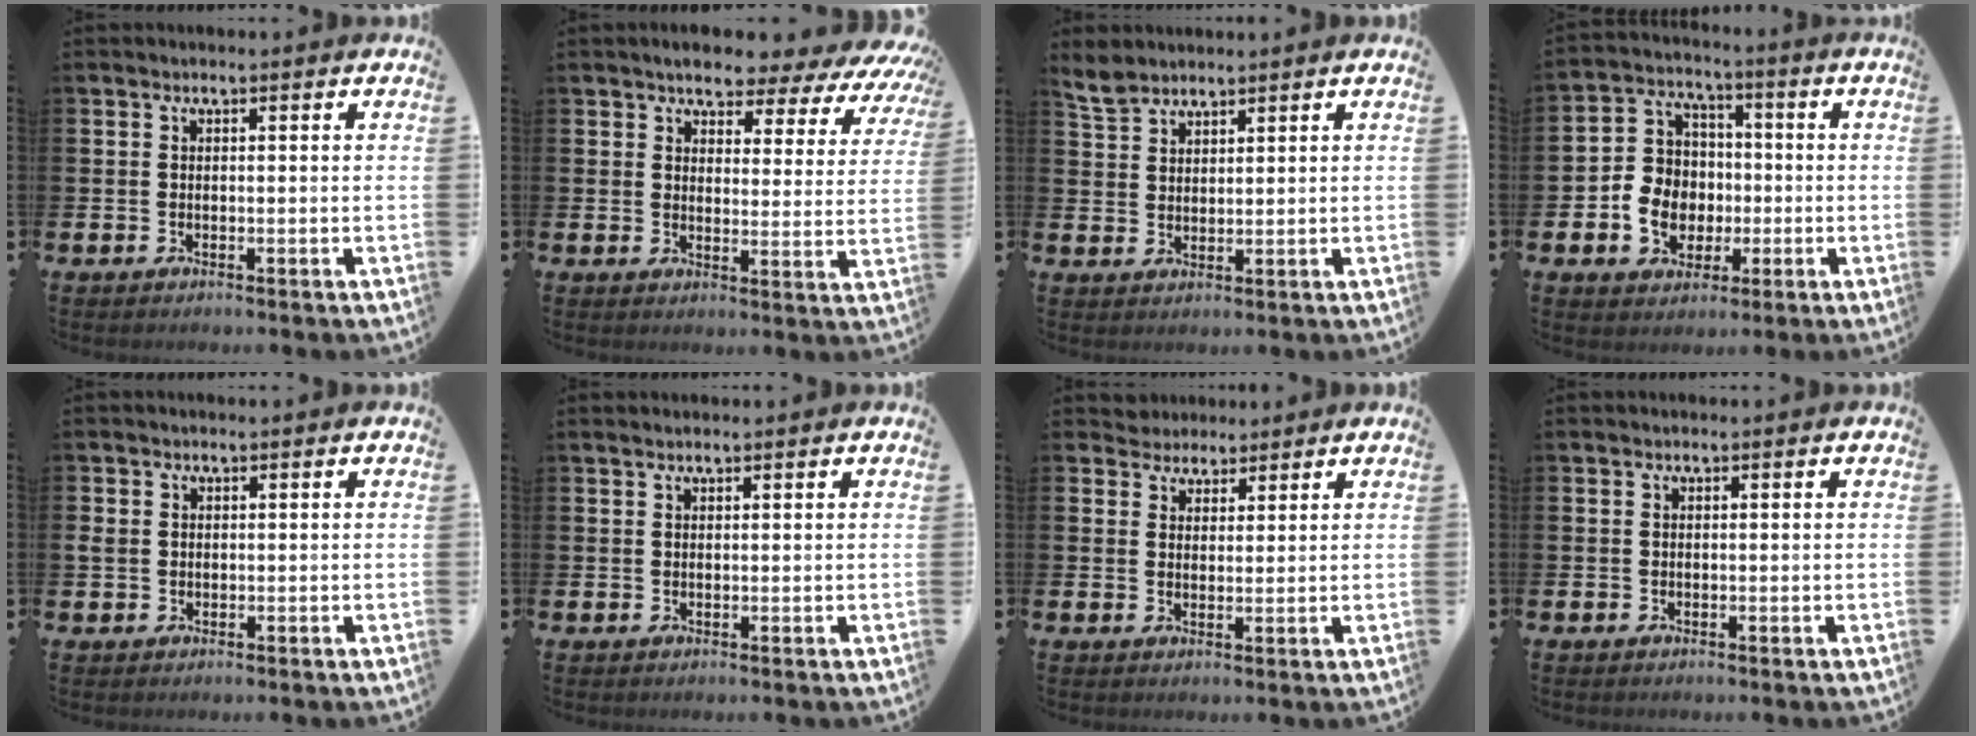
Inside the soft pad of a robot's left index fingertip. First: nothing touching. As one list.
[{"total": 4.9, "force": [4.6, 1.4, 1.0], "torque": [-0.032, -0.041, 0.073]}, {"total": 3.8, "force": [3.6, 1.2, 0.5], "torque": [-0.008, -0.017, 0.065]}, {"total": 7.5, "force": [-1.4, 6.8, 2.9], "torque": [-0.071, 0.017, -0.029]}, {"total": 1.4, "force": [0.3, 1.3, 0.5], "torque": [0.000, 0.002, 0.001]}, {"total": 0.7, "force": [0.7, 0.2, 0.1], "torque": [0.002, 0.001, 0.013]}, {"total": 3.4, "force": [3.0, 1.4, -0.8], "torque": [0.003, -0.011, 0.054]}, {"total": 0.0}]